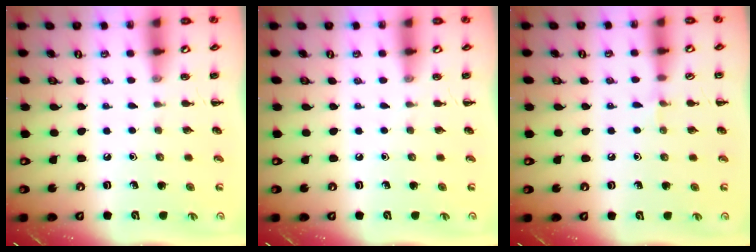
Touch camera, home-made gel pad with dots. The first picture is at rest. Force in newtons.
{"total": 0.0}
{"total": 4.5, "press": 4.3, "slide": 1.4}